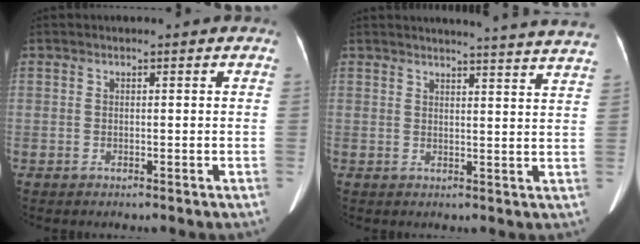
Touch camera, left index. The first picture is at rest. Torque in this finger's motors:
{"motor_torque": [-0.41, -0.95, 0.01, 0.06]}